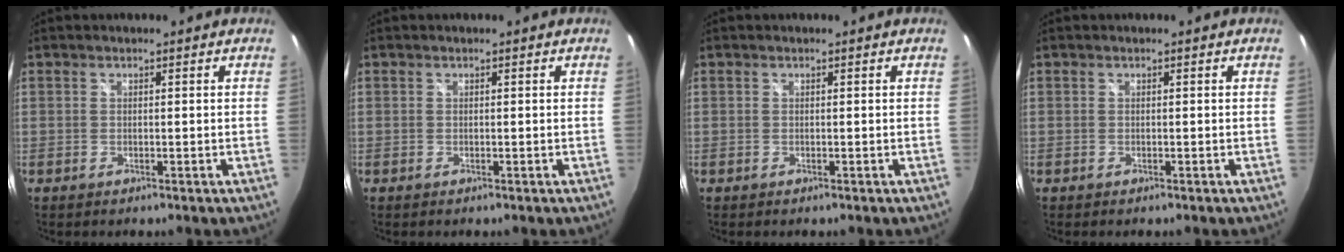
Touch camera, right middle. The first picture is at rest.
{"total": 0.0}
{"total": 0.0}
{"total": 0.0}